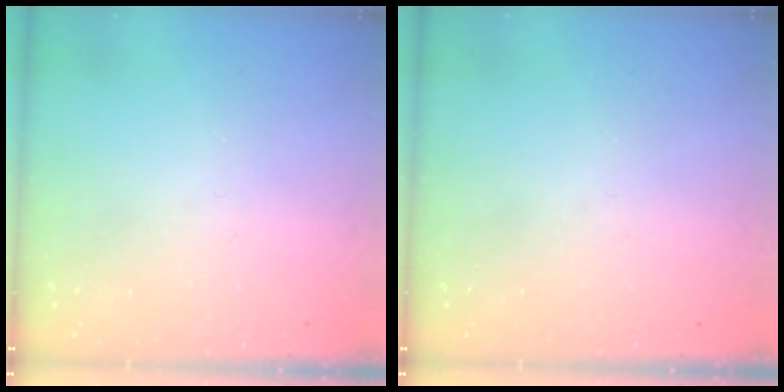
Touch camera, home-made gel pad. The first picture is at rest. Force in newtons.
{"total": 0.0}